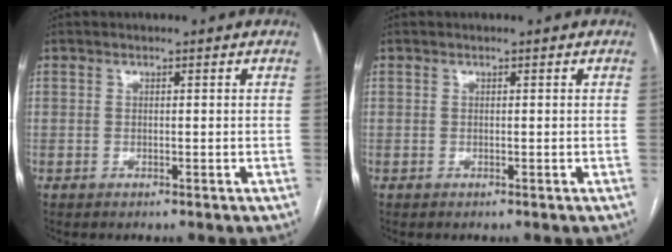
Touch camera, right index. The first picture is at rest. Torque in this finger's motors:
{"motor_torque": [0.00, 0.00, 0.00, 0.00]}